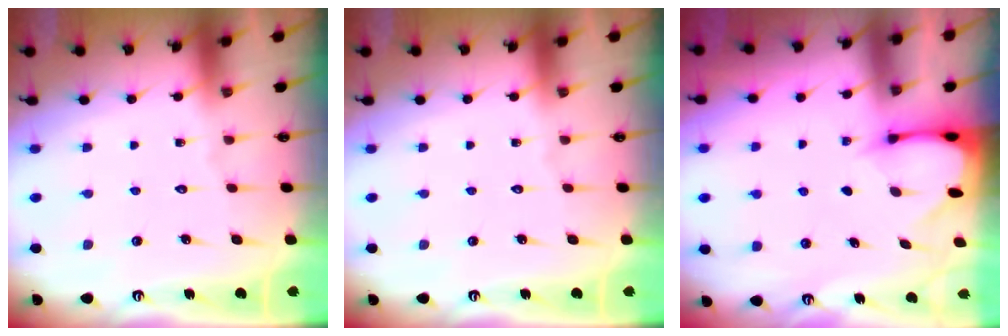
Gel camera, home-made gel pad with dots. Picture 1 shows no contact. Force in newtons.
{"total": 0.0}
{"total": 2.5, "press": 2.5, "slide": 0.3}